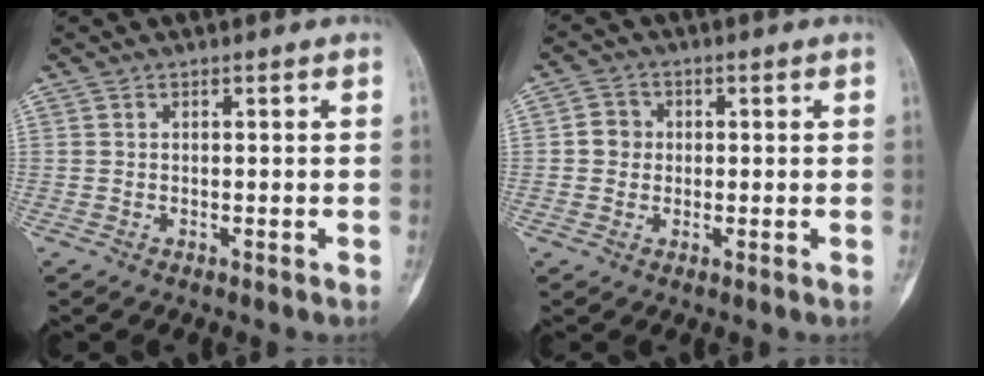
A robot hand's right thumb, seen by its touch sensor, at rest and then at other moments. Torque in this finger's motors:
{"motor_torque": [-0.32, 0.60, 0.17, -0.17, -0.01]}